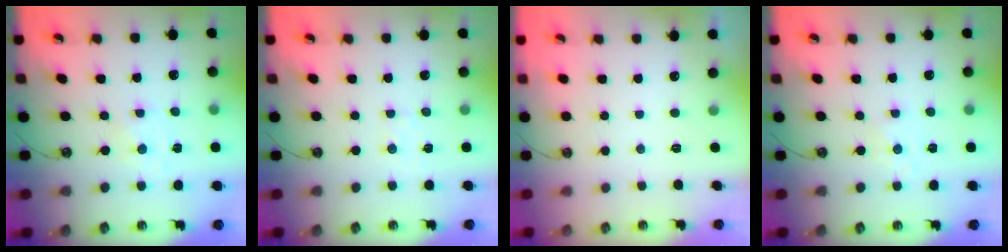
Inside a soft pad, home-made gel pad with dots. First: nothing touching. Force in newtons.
{"total": 2.9, "press": 2.9, "slide": 0.5}
{"total": 0.0}
{"total": 2.2, "press": 2.1, "slide": 0.4}